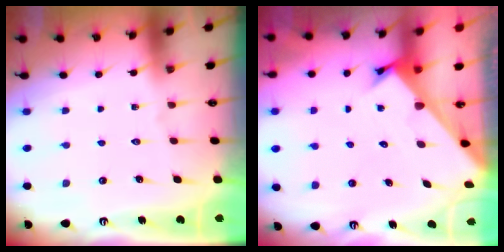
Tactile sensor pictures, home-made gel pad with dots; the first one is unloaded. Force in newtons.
{"total": 2.3, "press": 2.3, "slide": 0.2}